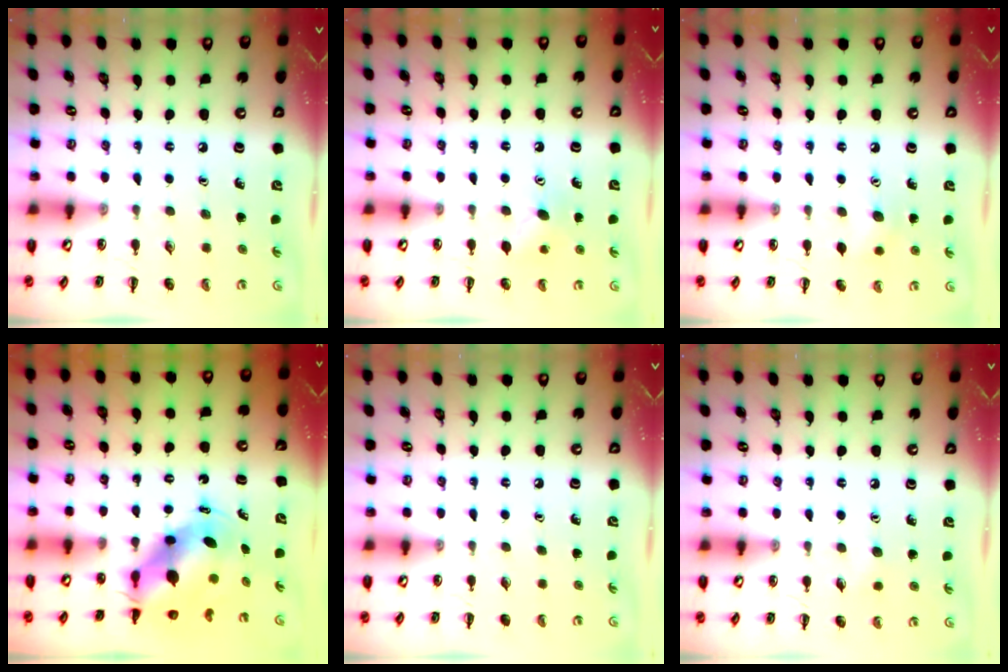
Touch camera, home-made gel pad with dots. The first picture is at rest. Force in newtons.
{"total": 7.3, "press": 7.1, "slide": 1.6}
{"total": 7.7, "press": 7.5, "slide": 1.6}
{"total": 5.8, "press": 5.6, "slide": 1.5}
{"total": 0.0}
{"total": 3.7, "press": 3.6, "slide": 0.9}